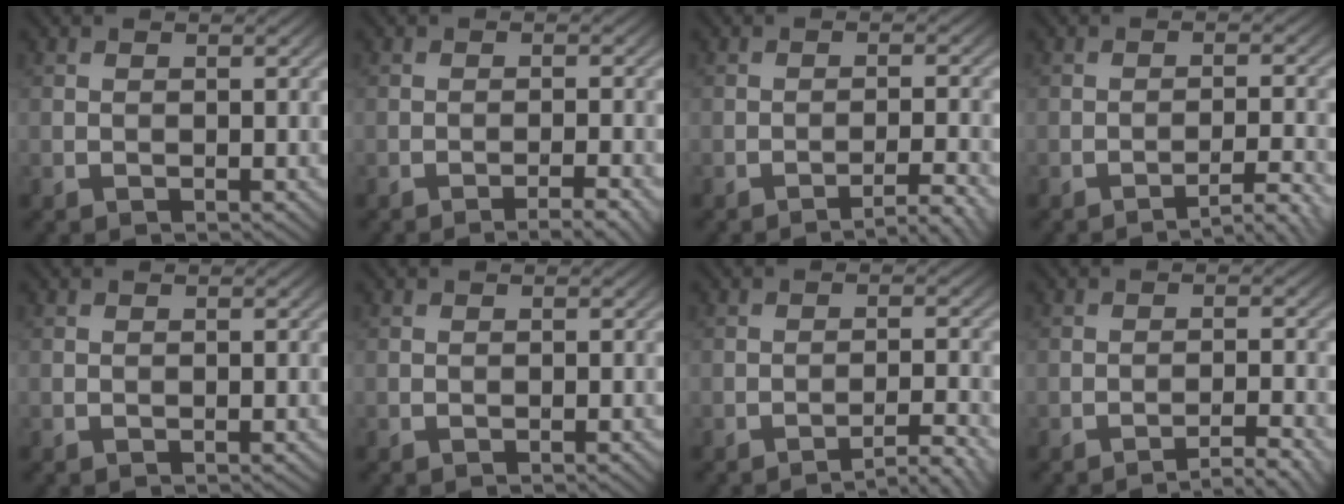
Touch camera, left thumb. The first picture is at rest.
{"total": 2.7, "force": [-2.0, -0.3, 1.8], "torque": [-0.032, 0.005, -0.031]}
{"total": 2.8, "force": [-2.3, -0.5, 1.5], "torque": [-0.024, 0.007, -0.034]}
{"total": 2.8, "force": [-2.4, -0.5, 1.3], "torque": [-0.020, 0.010, -0.035]}
{"total": 0.0}
{"total": 0.5, "force": [-0.5, -0.3, 0.0], "torque": [0.000, 0.004, -0.009]}
{"total": 2.8, "force": [-2.4, -0.6, 1.1], "torque": [-0.017, 0.010, -0.036]}
{"total": 2.9, "force": [-2.5, -0.6, 1.3], "torque": [-0.021, 0.009, -0.037]}